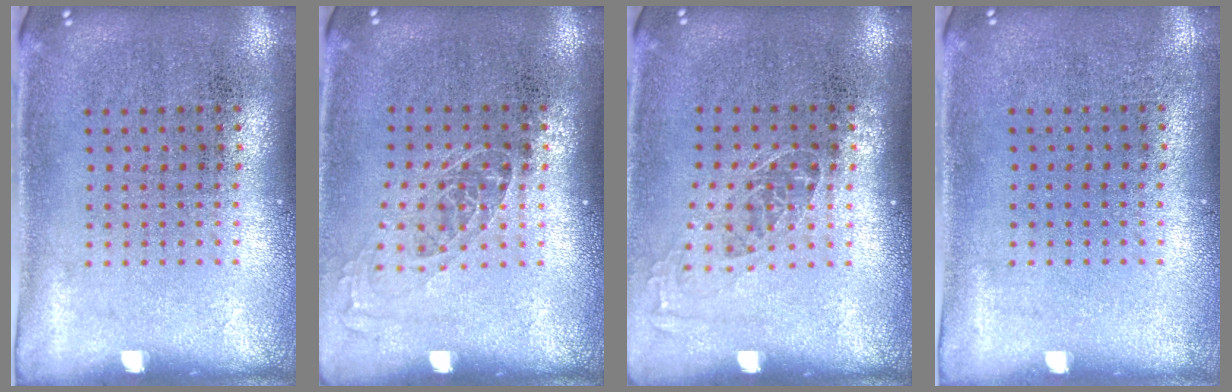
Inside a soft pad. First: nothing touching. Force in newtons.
{"total": 1.0, "press": 0.9, "slide": 0.5}
{"total": 1.0, "press": 0.9, "slide": 0.5}
{"total": 0.0}